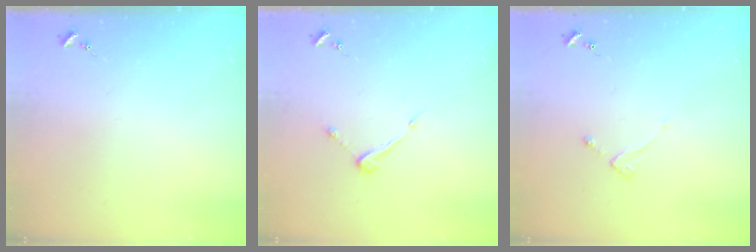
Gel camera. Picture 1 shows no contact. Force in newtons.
{"total": 6.5, "press": 6.5, "slide": 0.6}
{"total": 2.2, "press": 2.1, "slide": 0.4}